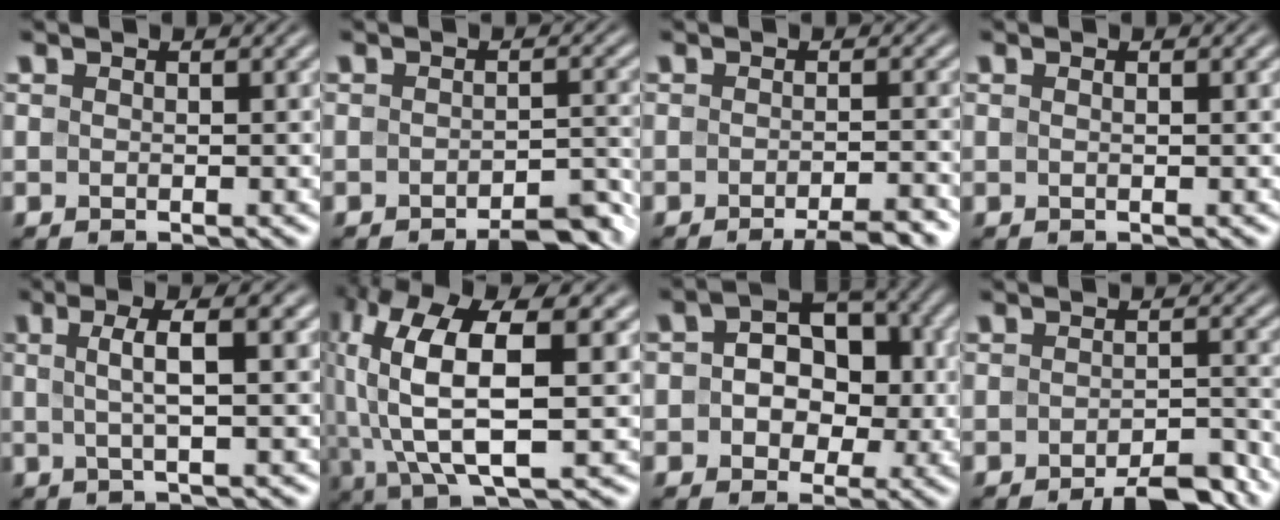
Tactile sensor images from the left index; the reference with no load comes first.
{"total": 3.6, "force": [-3.0, 0.9, 1.8], "torque": [-0.019, 0.007, -0.038]}
{"total": 3.9, "force": [-2.8, 0.6, 2.6], "torque": [-0.029, 0.000, -0.044]}
{"total": 1.1, "force": [0.3, 0.3, 1.0], "torque": [-0.013, -0.001, -0.002]}
{"total": 4.4, "force": [0.8, 1.0, 4.2], "torque": [-0.068, 0.009, 0.011]}
{"total": 12.1, "force": [2.7, 4.8, 10.8], "torque": [-0.229, 0.015, 0.053]}
{"total": 6.6, "force": [0.5, 4.8, 4.5], "torque": [-0.051, 0.008, 0.000]}
{"total": 4.3, "force": [-3.4, 1.0, 2.3], "torque": [-0.030, 0.004, -0.048]}